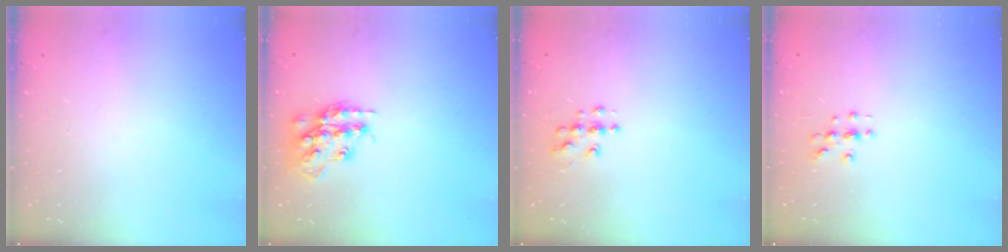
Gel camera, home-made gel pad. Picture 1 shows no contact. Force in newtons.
{"total": 17.3, "press": 17.3, "slide": 1.4}
{"total": 6.2, "press": 6.2, "slide": 0.2}
{"total": 3.0, "press": 3.0, "slide": 0.3}